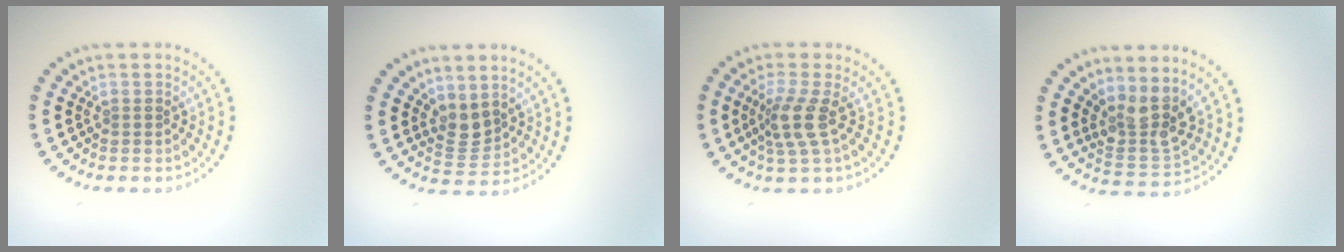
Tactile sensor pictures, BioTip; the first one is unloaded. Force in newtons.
{"total": 2.4, "press": 1.9, "slide": 1.5}
{"total": 3.0, "press": 2.2, "slide": 2.1}
{"total": 3.7, "press": 3.2, "slide": 1.9}